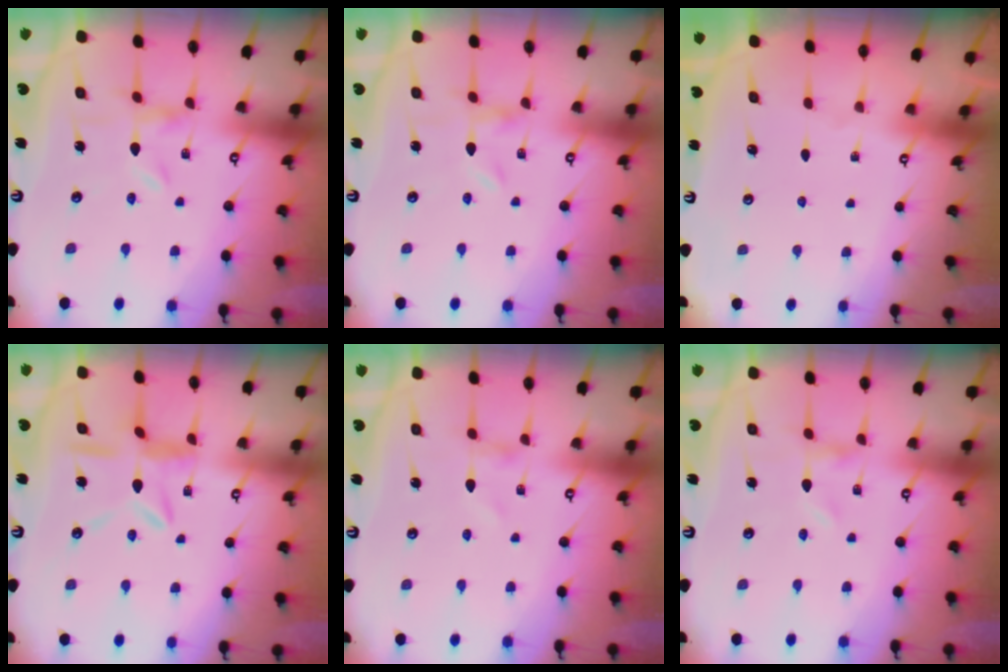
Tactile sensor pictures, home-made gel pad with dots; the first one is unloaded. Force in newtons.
{"total": 0.0}
{"total": 0.0}
{"total": 7.8, "press": 7.8, "slide": 0.8}
{"total": 0.9, "press": 0.9, "slide": 0.1}
{"total": 0.0}